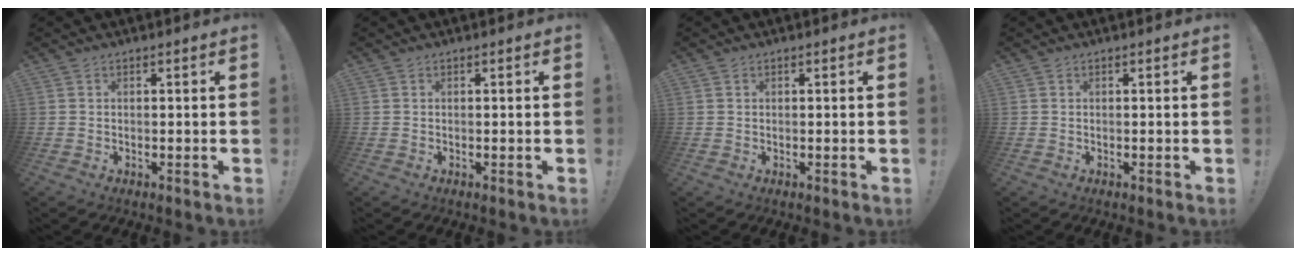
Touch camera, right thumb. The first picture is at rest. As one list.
[{"total": 0.0}, {"total": 0.0}, {"total": 0.0}]